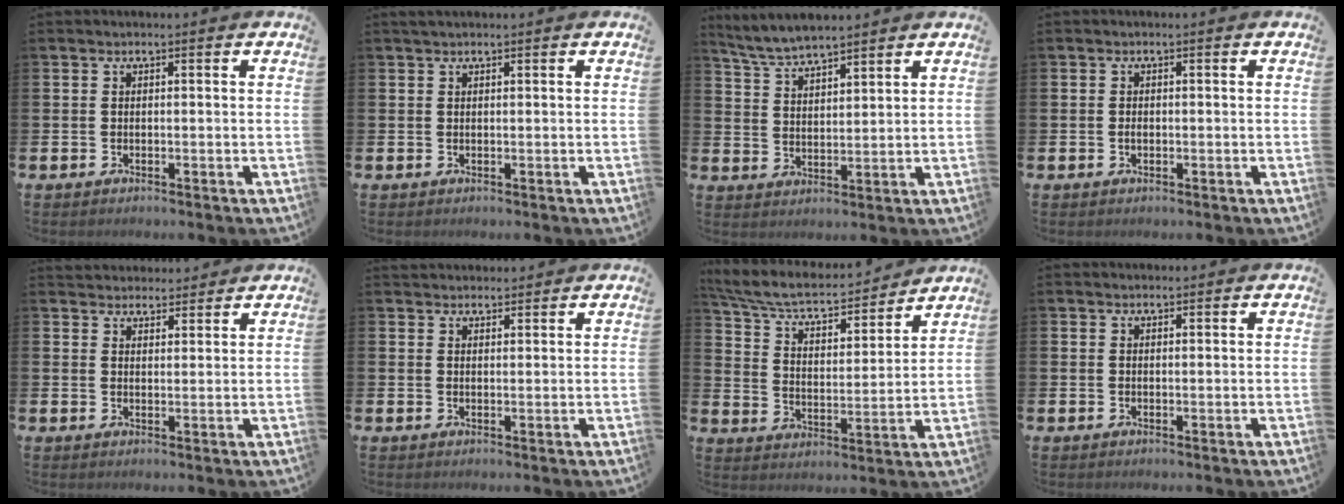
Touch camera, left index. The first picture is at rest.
{"total": 0.8, "force": [0.7, 0.2, 0.4], "torque": [-0.008, 0.003, 0.012]}
{"total": 5.4, "force": [5.3, 0.5, 1.0], "torque": [-0.041, -0.021, 0.097]}
{"total": 0.7, "force": [-0.2, 0.4, 0.5], "torque": [-0.005, -0.001, -0.005]}
{"total": 3.9, "force": [3.8, 0.9, -0.4], "torque": [0.000, -0.020, 0.069]}
{"total": 2.4, "force": [2.3, 0.6, -0.1], "torque": [0.008, -0.009, 0.040]}
{"total": 7.7, "force": [6.9, 2.1, 2.7], "torque": [-0.092, -0.049, 0.116]}
{"total": 1.0, "force": [0.9, 0.3, 0.1], "torque": [0.004, 0.000, 0.015]}